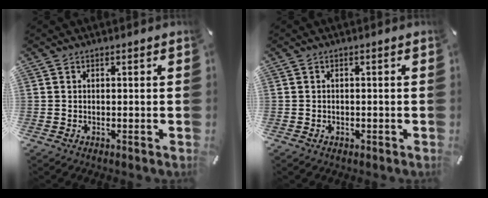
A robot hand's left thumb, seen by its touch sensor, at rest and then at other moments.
{"total": 0.9, "force": [-0.4, 0.8, 0.4], "torque": [-0.008, 0.002, -0.011]}